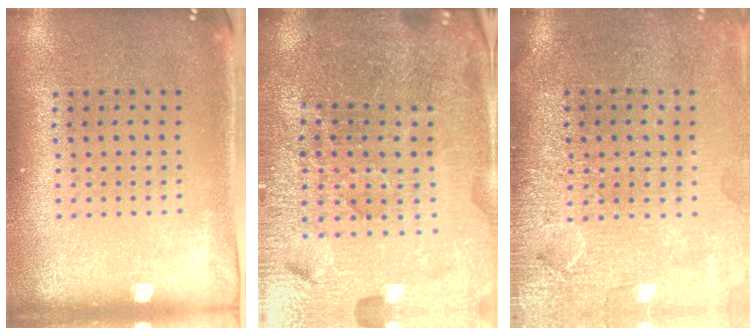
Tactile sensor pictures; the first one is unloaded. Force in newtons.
{"total": 5.5, "press": 5.1, "slide": 2.0}
{"total": 4.2, "press": 3.7, "slide": 2.1}